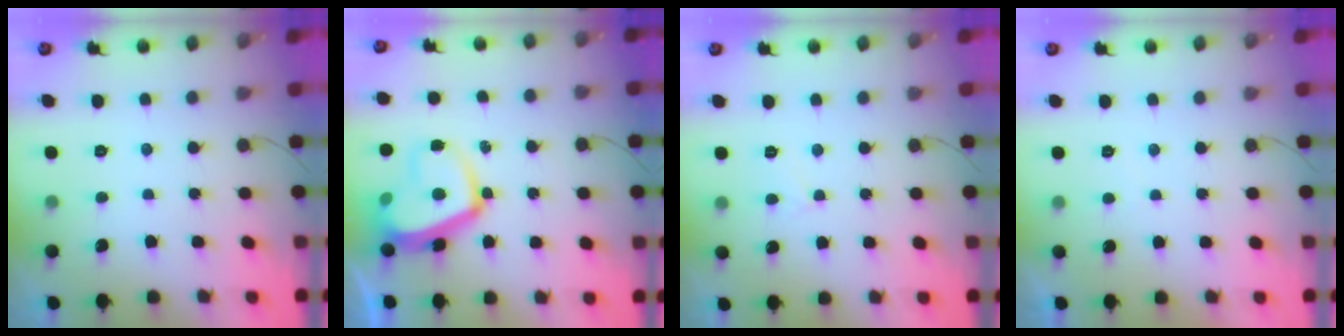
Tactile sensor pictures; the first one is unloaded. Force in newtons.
{"total": 14.2, "press": 14.1, "slide": 1.4}
{"total": 2.0, "press": 2.0, "slide": 0.2}
{"total": 0.0}